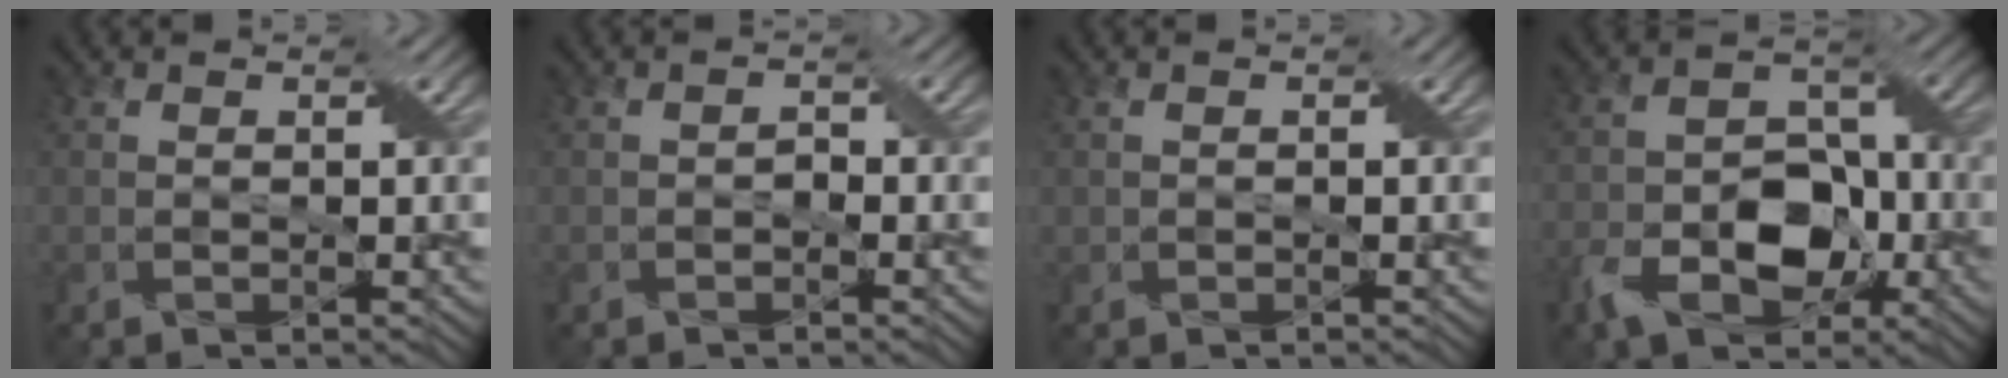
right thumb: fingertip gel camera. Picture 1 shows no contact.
{"total": 0.8, "force": [-0.5, 0.5, 0.4], "torque": [-0.009, 0.005, -0.011]}
{"total": 0.6, "force": [-0.2, 0.4, 0.4], "torque": [-0.009, 0.002, -0.003]}
{"total": 9.4, "force": [-4.2, 5.8, 6.1], "torque": [-0.110, -0.003, -0.082]}